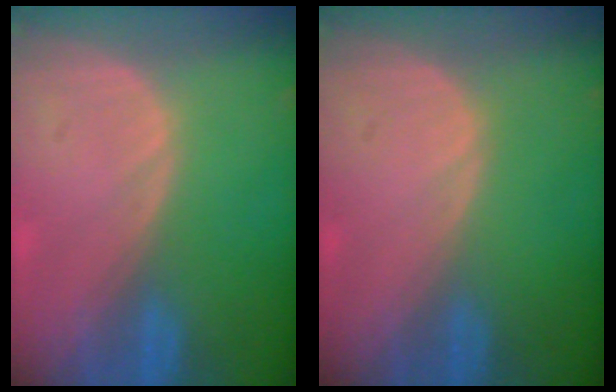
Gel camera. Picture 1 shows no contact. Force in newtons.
{"total": 0.0}